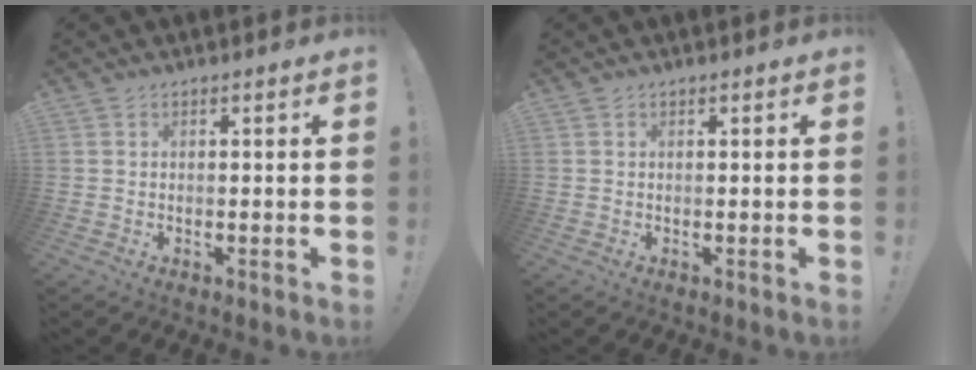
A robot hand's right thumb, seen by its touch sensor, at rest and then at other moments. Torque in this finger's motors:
{"motor_torque": [-0.10, -0.06, 0.04, -0.01, 0.06]}